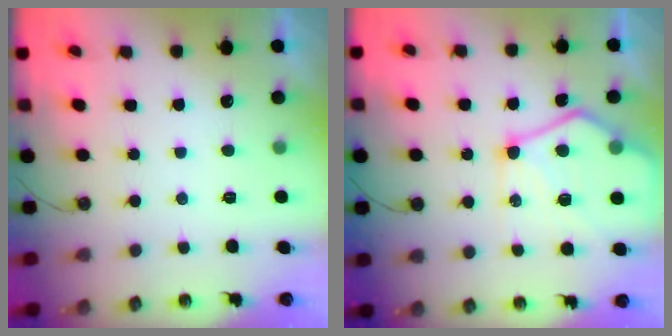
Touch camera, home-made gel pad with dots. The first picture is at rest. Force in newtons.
{"total": 17.0, "press": 16.9, "slide": 1.7}